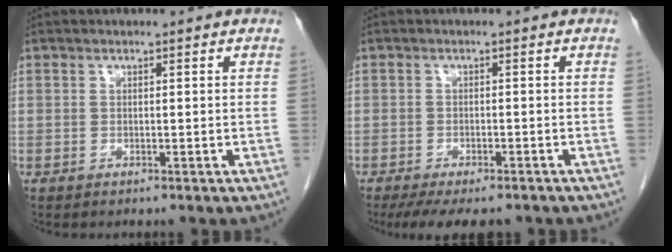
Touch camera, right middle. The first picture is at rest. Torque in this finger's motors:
{"motor_torque": [0.86, -0.88, 0.01, 0.00]}